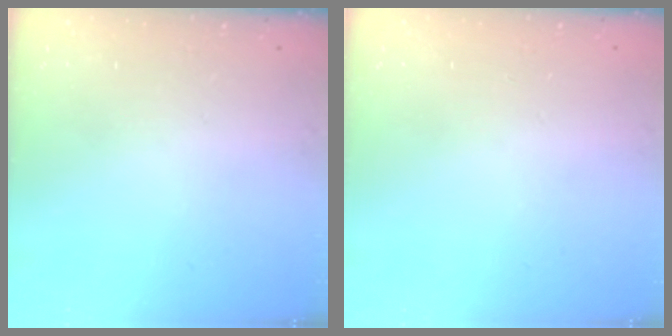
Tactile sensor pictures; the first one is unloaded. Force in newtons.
{"total": 0.8, "press": 0.5, "slide": 0.6}